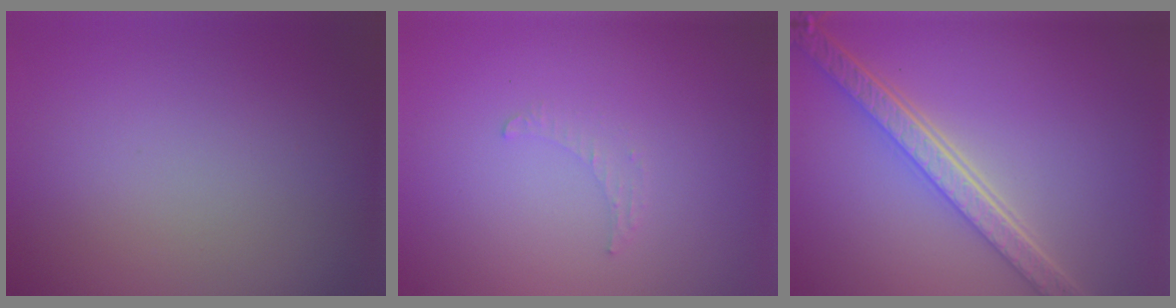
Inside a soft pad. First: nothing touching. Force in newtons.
{"total": 0.8, "press": 0.8, "slide": 0.3}
{"total": 5.9, "press": 4.3, "slide": 4.0}